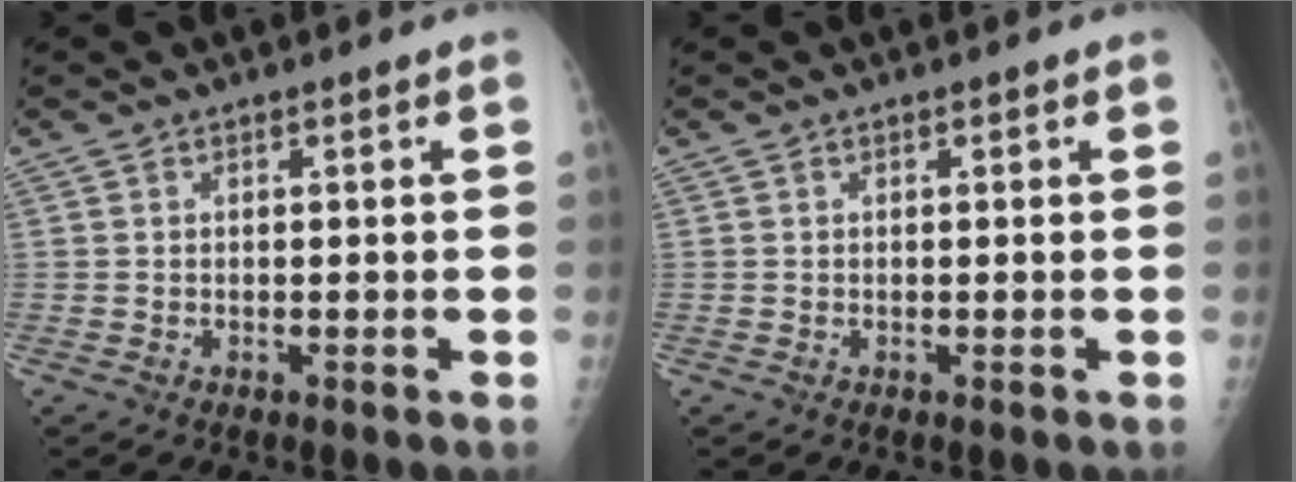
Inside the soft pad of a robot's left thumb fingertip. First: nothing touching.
{"total": 0.0}